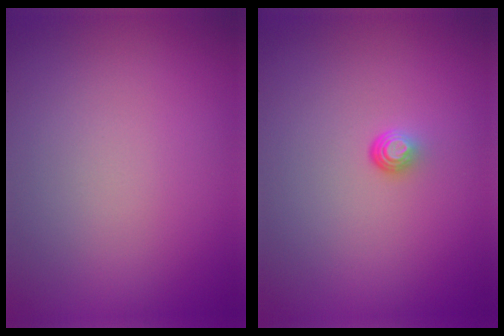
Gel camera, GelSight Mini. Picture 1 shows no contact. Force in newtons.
{"total": 1.0, "press": 0.6, "slide": 0.8}